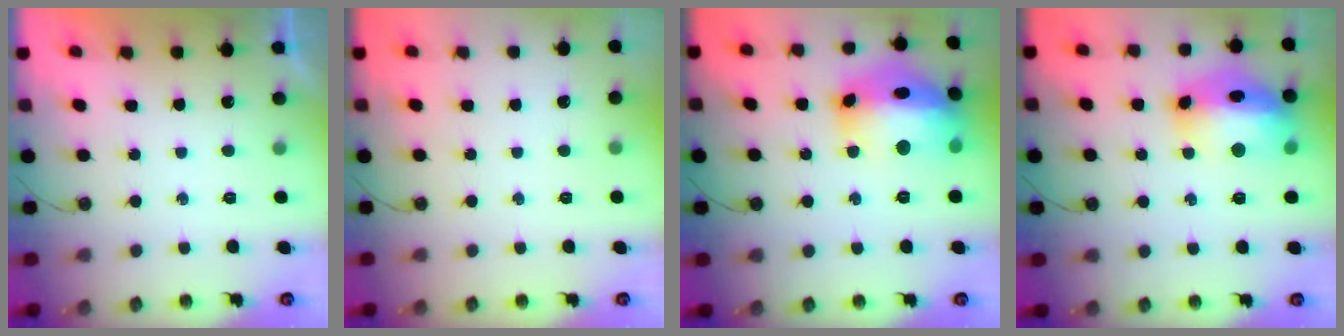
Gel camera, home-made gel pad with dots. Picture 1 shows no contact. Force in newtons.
{"total": 0.0}
{"total": 21.4, "press": 21.3, "slide": 2.4}
{"total": 16.8, "press": 16.7, "slide": 1.8}